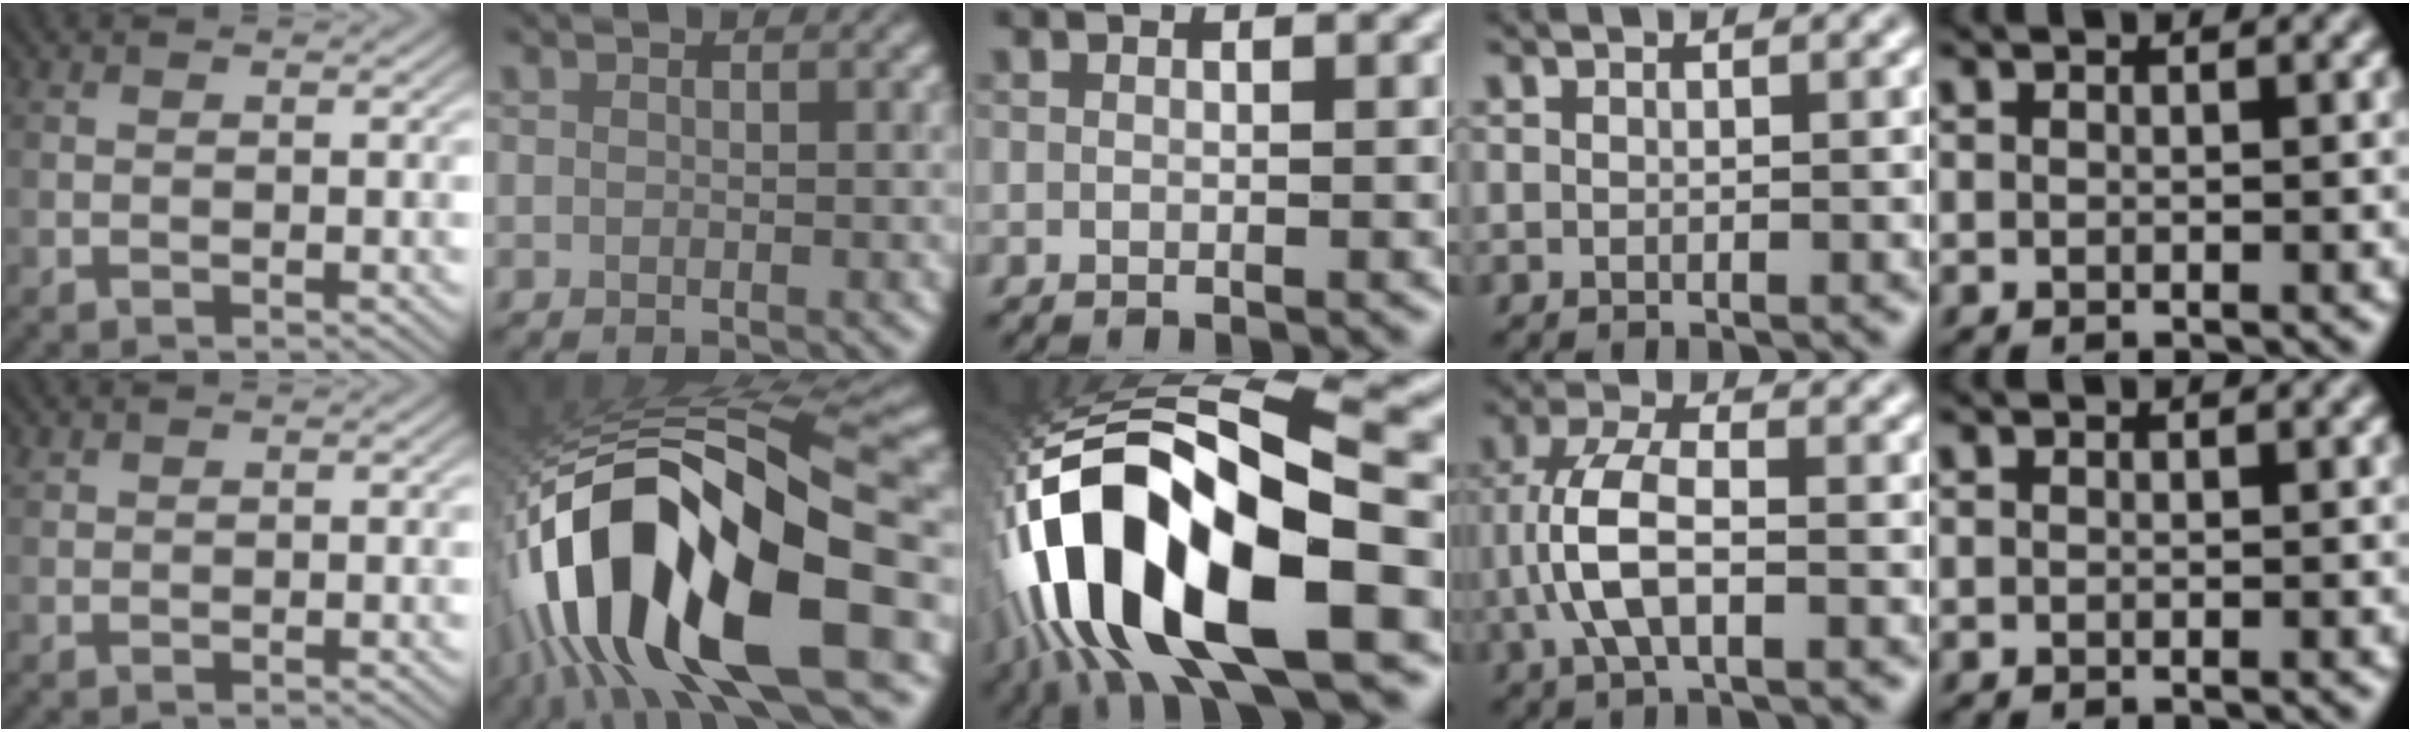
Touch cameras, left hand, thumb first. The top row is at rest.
{"thumb": {"total": 0.7, "force": [0.7, 0.2, 0.1], "torque": [-0.005, 0.001, 0.018]}, "index": {"total": 18.7, "force": [-5.2, 6.8, 16.6], "torque": [-0.301, 0.030, -0.084]}, "middle": {"total": 16.6, "force": [-5.3, 6.0, 14.6], "torque": [-0.269, 0.017, -0.089]}, "ring": {"total": 5.3, "force": [-0.7, 2.4, 4.6], "torque": [-0.105, 0.006, -0.016]}}